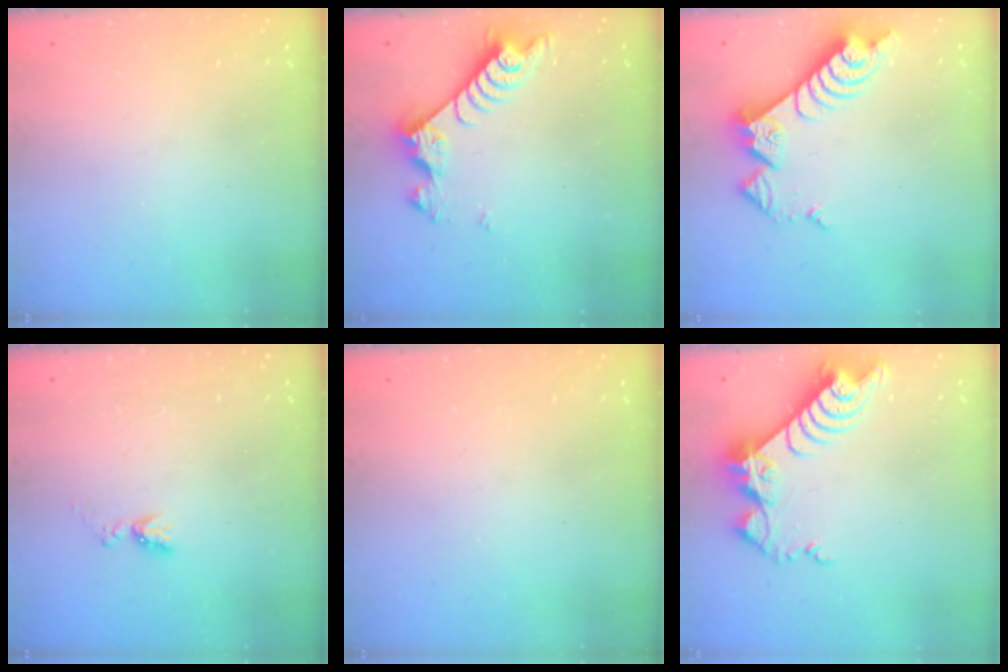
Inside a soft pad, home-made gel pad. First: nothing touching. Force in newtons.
{"total": 7.5, "press": 7.5, "slide": 0.5}
{"total": 10.2, "press": 10.2, "slide": 1.2}
{"total": 5.8, "press": 5.8, "slide": 0.7}
{"total": 0.0}
{"total": 10.3, "press": 10.3, "slide": 0.8}